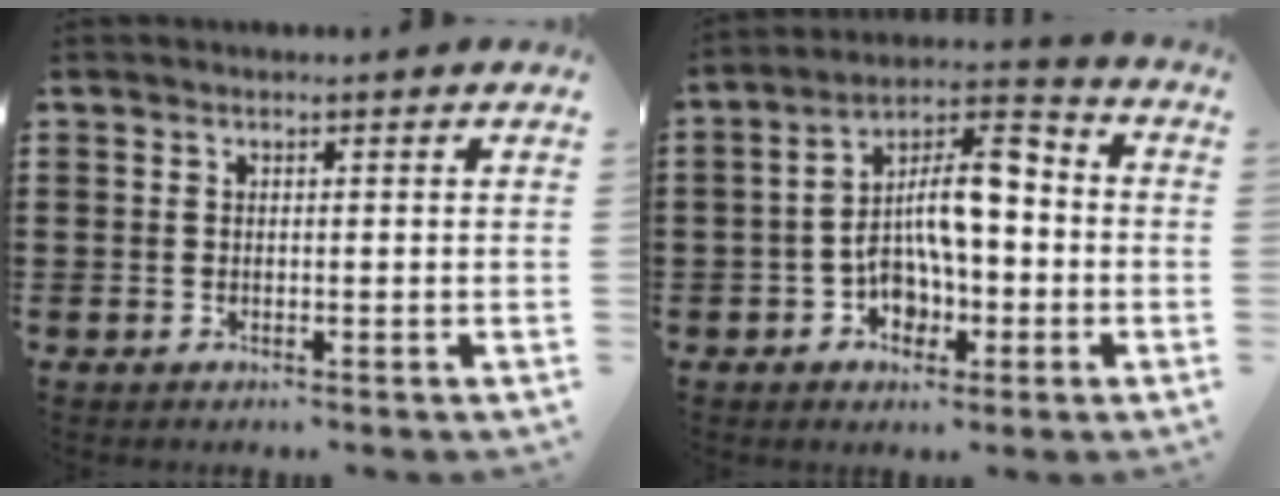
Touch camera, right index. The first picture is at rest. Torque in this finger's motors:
{"motor_torque": [2.14, 0.00, 1.05, 0.21]}